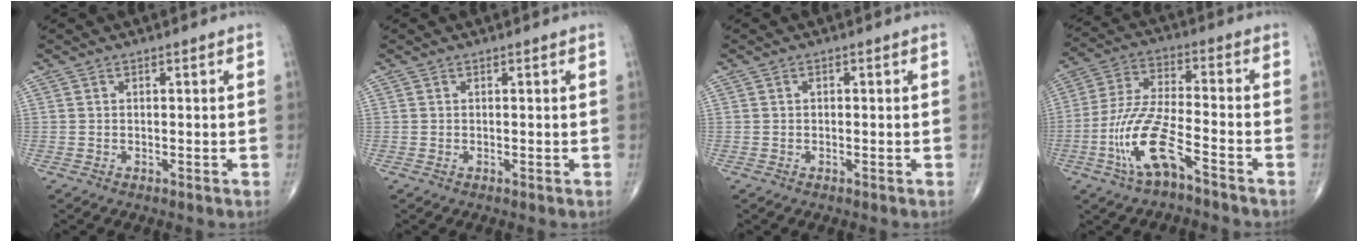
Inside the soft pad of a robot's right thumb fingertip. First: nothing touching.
{"total": 0.0}
{"total": 0.6, "force": [0.0, 0.4, 0.4], "torque": [-0.005, 0.002, -0.001]}
{"total": 12.5, "force": [-6.3, 3.7, 10.2], "torque": [-0.225, 0.038, -0.118]}